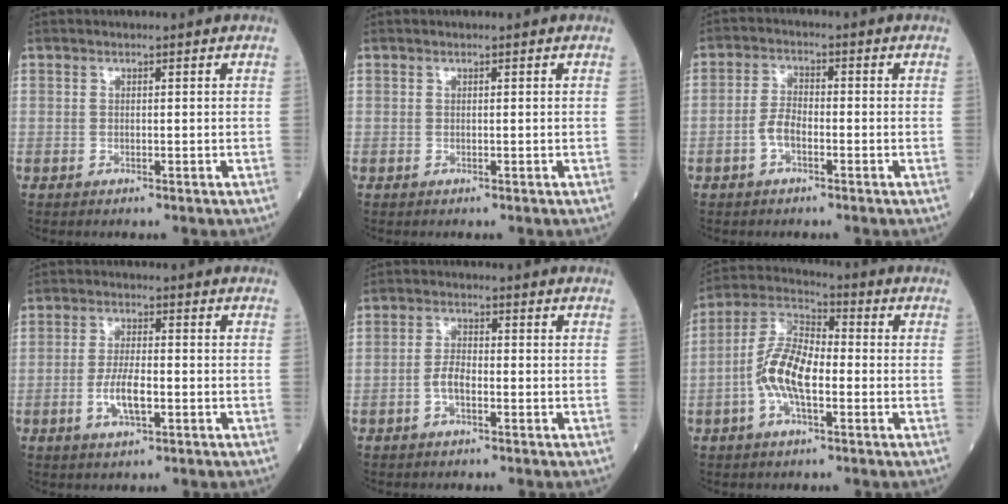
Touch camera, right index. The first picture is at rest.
{"total": 0.0}
{"total": 3.7, "force": [-1.4, 1.7, 3.0], "torque": [-0.062, 0.009, -0.031]}
{"total": 5.4, "force": [-1.5, 1.5, 4.9], "torque": [-0.098, 0.000, -0.026]}
{"total": 3.2, "force": [-1.1, 1.3, 2.7], "torque": [-0.054, 0.007, -0.023]}
{"total": 10.3, "force": [-2.2, 3.8, 9.3], "torque": [-0.203, 0.017, -0.049]}